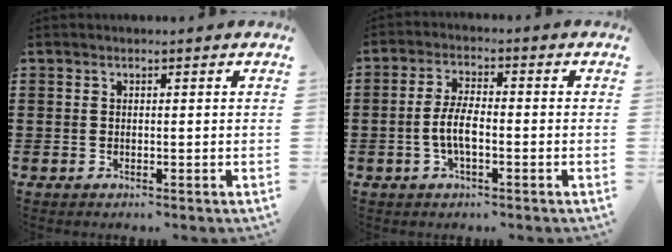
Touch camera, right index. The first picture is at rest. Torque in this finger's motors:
{"motor_torque": [2.14, 0.00, 0.55, 0.13]}